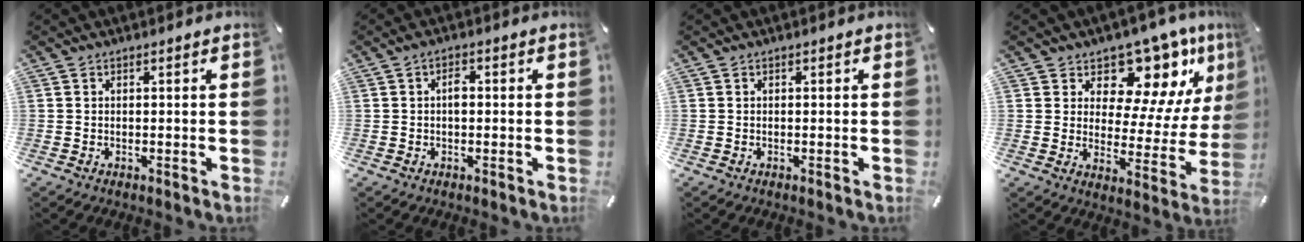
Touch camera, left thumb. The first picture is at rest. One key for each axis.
{"total": 2.6, "fx": 0.0, "fy": 1.4, "fz": 2.2, "tx": -0.035, "ty": 0.003, "tz": -0.004}
{"total": 0.0}
{"total": 12.4, "fx": 9.4, "fy": 6.8, "fz": 4.2, "tx": -0.055, "ty": -0.103, "tz": 0.162}